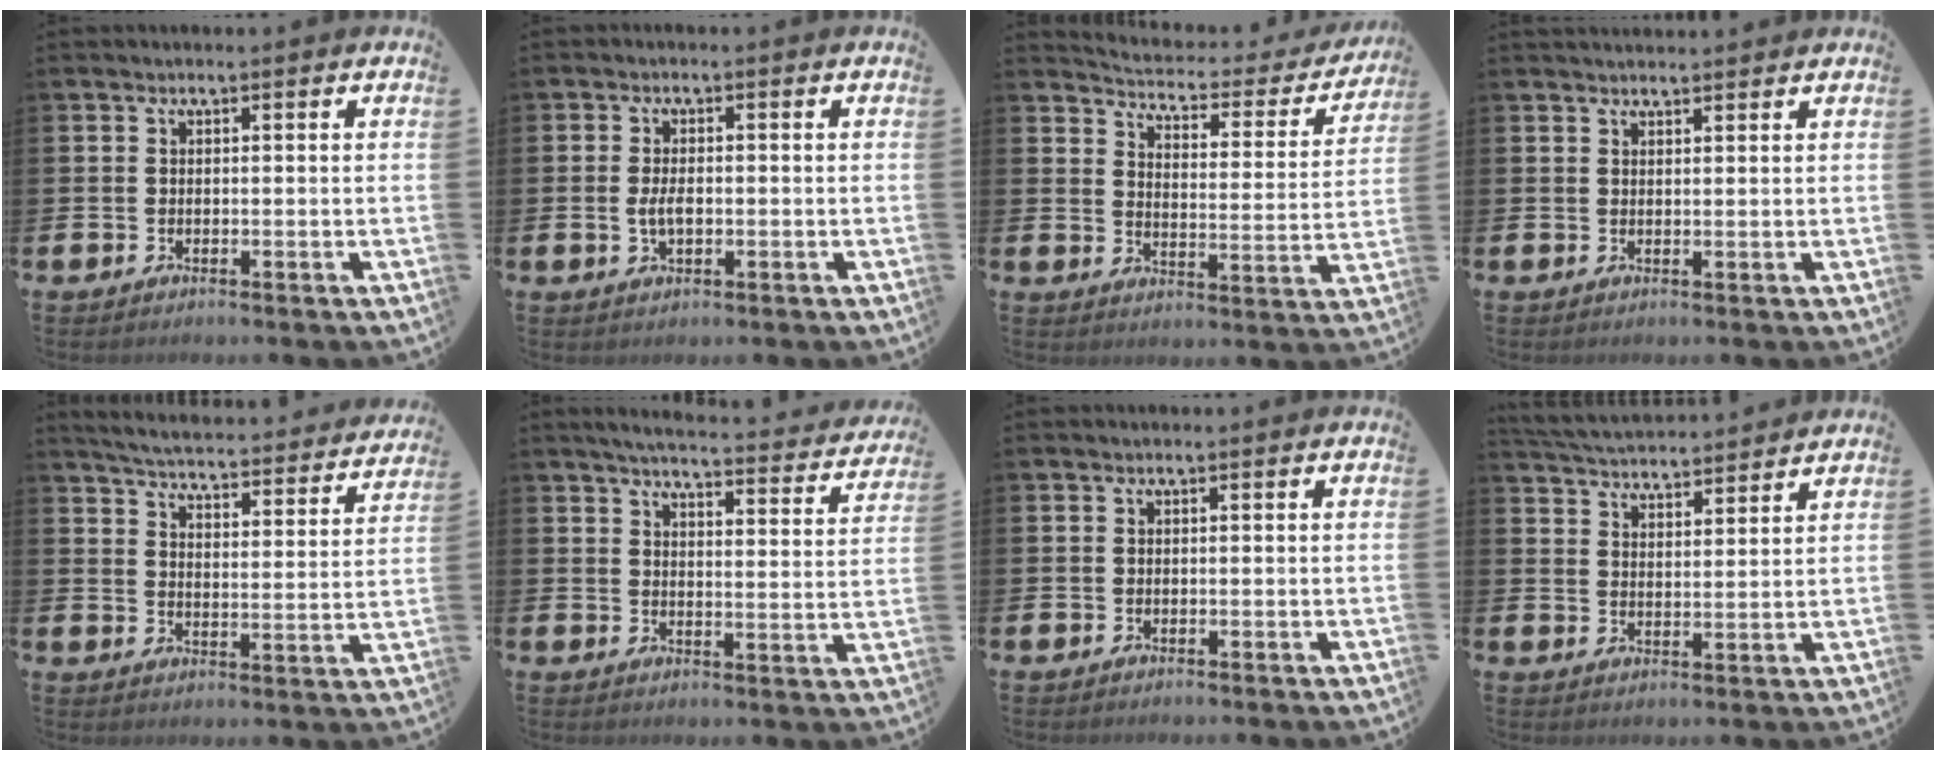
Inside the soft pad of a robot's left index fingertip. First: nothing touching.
{"total": 2.7, "force": [-0.2, 1.3, 2.4], "torque": [-0.043, 0.003, -0.006]}
{"total": 4.6, "force": [4.4, 1.2, 0.8], "torque": [-0.036, -0.041, 0.068]}
{"total": 1.7, "force": [1.7, 0.2, 0.1], "torque": [0.006, -0.008, 0.029]}
{"total": 4.6, "force": [4.5, 0.2, 0.9], "torque": [-0.042, -0.042, 0.073]}
{"total": 4.7, "force": [4.5, 0.3, 1.5], "torque": [-0.040, -0.035, 0.072]}
{"total": 0.0}
{"total": 4.6, "force": [4.6, 0.3, 0.0], "torque": [-0.021, -0.032, 0.082]}